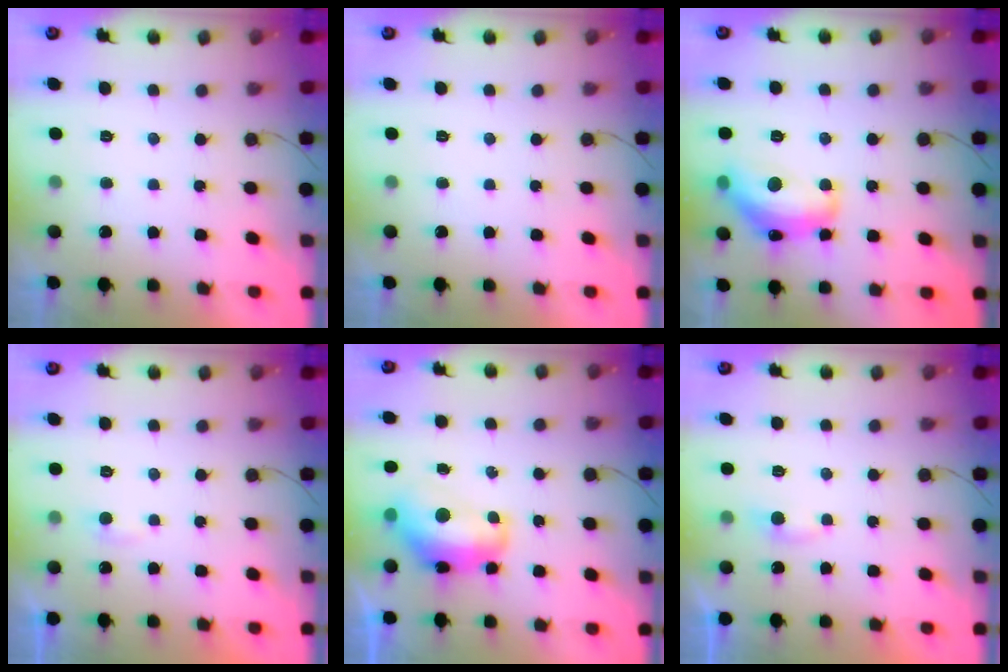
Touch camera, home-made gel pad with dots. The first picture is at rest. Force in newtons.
{"total": 0.0}
{"total": 16.2, "press": 16.2, "slide": 0.6}
{"total": 2.2, "press": 2.2, "slide": 0.2}
{"total": 11.9, "press": 11.8, "slide": 1.4}
{"total": 2.4, "press": 2.4, "slide": 0.3}